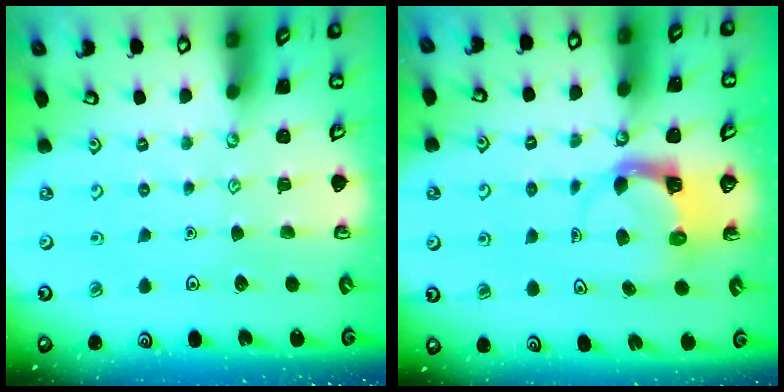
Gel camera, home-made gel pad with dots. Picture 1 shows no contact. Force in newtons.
{"total": 4.0, "press": 3.9, "slide": 0.4}